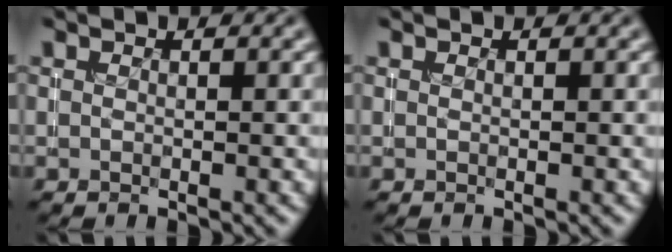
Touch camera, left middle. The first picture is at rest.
{"total": 0.0}